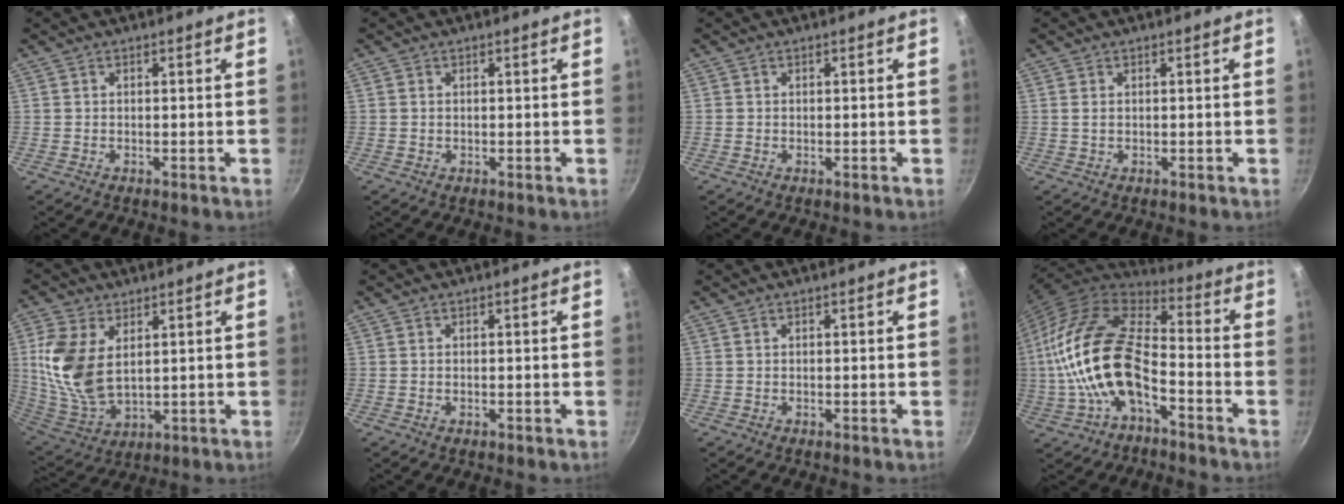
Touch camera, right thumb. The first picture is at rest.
{"total": 0.5, "force": [0.1, 0.5, 0.1], "torque": [0.000, 0.001, 0.000]}
{"total": 0.0}
{"total": 1.1, "force": [0.3, 0.7, 0.8], "torque": [-0.016, 0.001, 0.005]}
{"total": 13.9, "force": [3.4, 8.3, 10.6], "torque": [-0.215, -0.024, 0.079]}
{"total": 0.0}
{"total": 0.0}
{"total": 19.7, "force": [-5.0, 10.1, 16.2], "torque": [-0.300, 0.040, -0.105]}